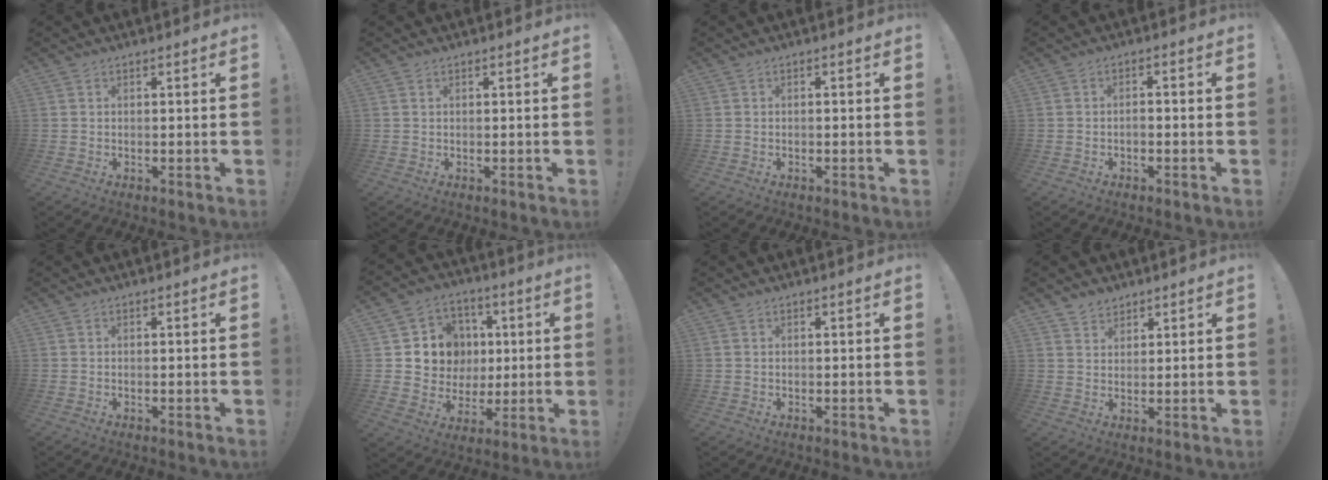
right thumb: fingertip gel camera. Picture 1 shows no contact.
{"total": 0.0}
{"total": 0.7, "force": [-0.5, -0.2, 0.4], "torque": [-0.007, -0.002, -0.008]}
{"total": 1.5, "force": [-1.1, 0.2, 1.0], "torque": [-0.014, 0.002, -0.021]}
{"total": 0.0}
{"total": 11.4, "force": [1.5, 10.9, 3.0], "torque": [-0.042, -0.003, 0.051]}
{"total": 0.0}
{"total": 3.8, "force": [3.1, 2.1, 0.2], "torque": [0.006, -0.023, 0.057]}